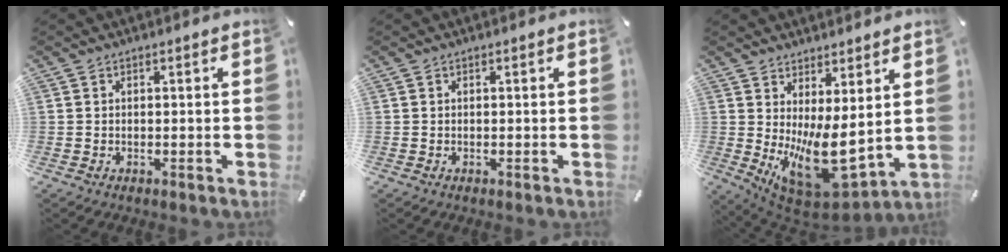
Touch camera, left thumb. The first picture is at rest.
{"total": 0.0}
{"total": 15.0, "force": [0.5, 8.3, 12.5], "torque": [-0.186, -0.052, 0.032]}